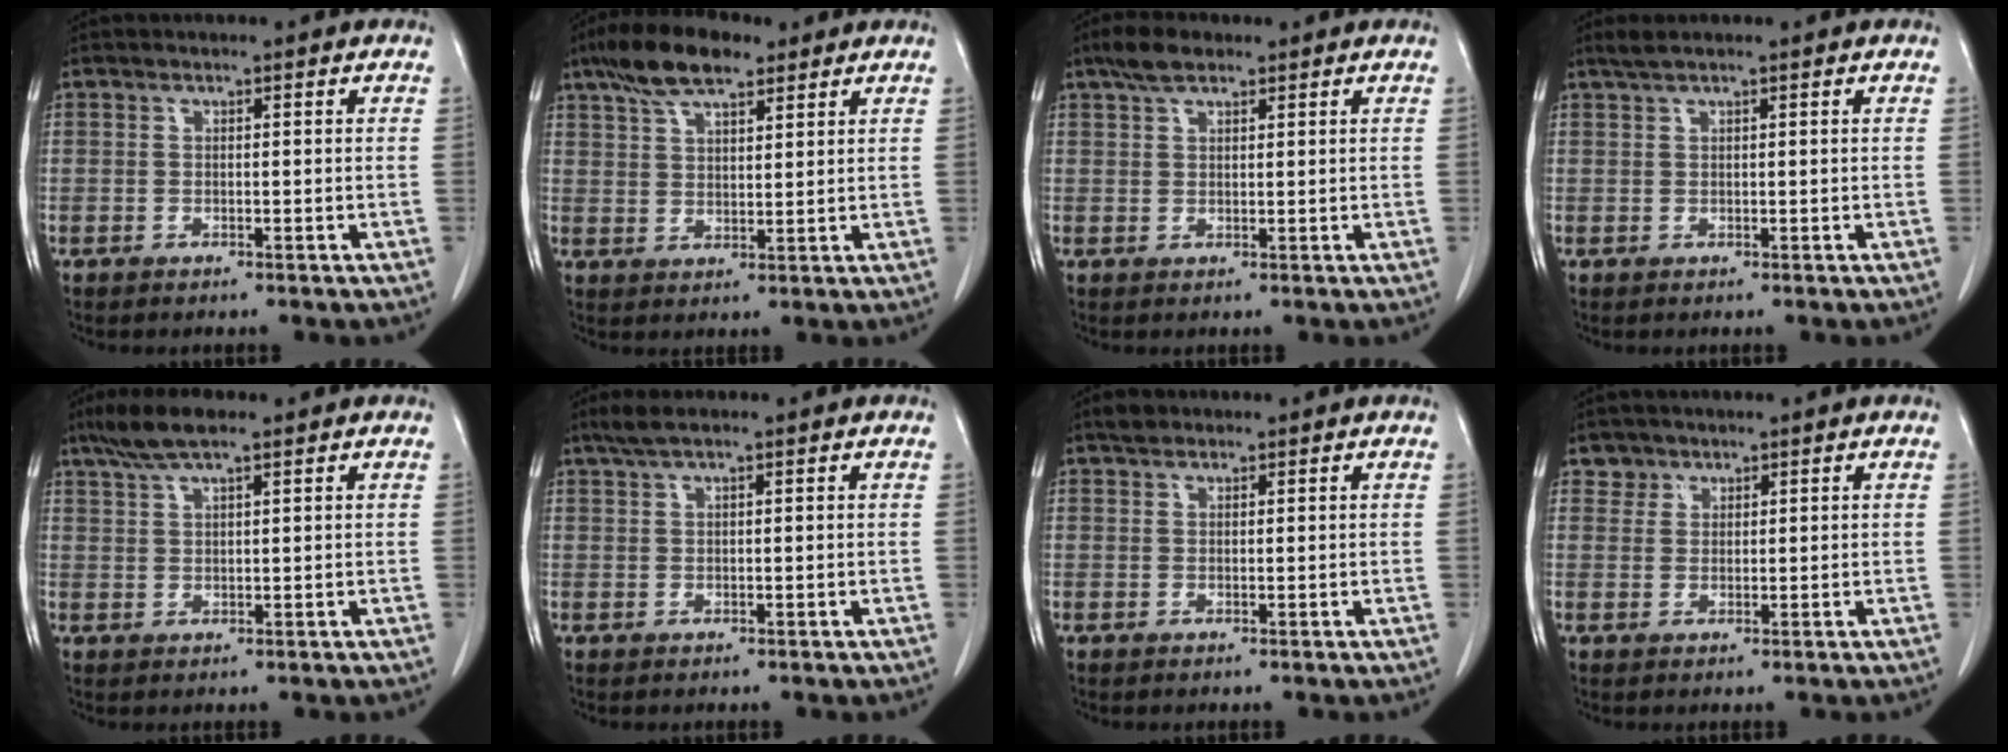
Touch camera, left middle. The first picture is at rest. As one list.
[{"total": 9.1, "force": [6.4, 3.0, 5.8], "torque": [-0.113, 0.019, 0.115]}, {"total": 3.7, "force": [2.7, 1.4, 2.1], "torque": [-0.049, 0.011, 0.052]}, {"total": 1.6, "force": [1.2, 0.0, 0.9], "torque": [-0.024, 0.011, 0.028]}, {"total": 5.6, "force": [4.1, 0.9, 3.7], "torque": [-0.081, 0.013, 0.078]}, {"total": 2.6, "force": [1.9, 0.2, 1.7], "torque": [-0.042, 0.011, 0.039]}, {"total": 1.6, "force": [1.3, 0.8, 0.5], "torque": [-0.014, 0.009, 0.022]}, {"total": 1.9, "force": [1.4, 1.3, -0.3], "torque": [0.016, 0.004, 0.019]}]